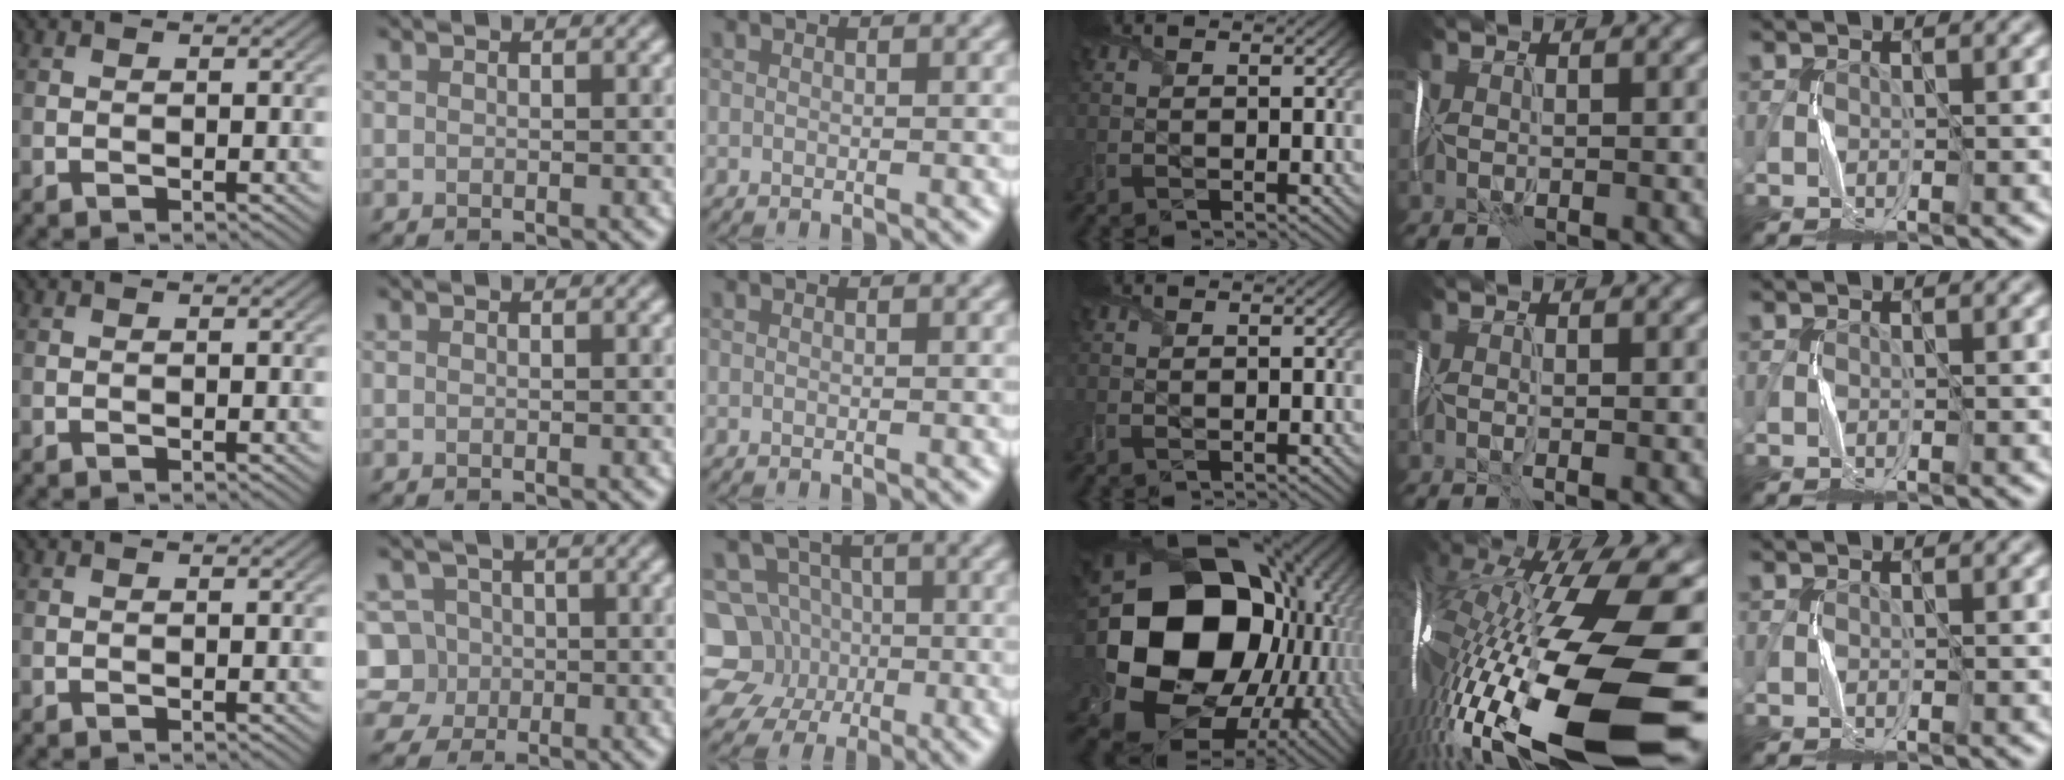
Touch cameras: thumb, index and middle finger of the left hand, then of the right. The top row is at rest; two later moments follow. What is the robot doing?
{"motion": "wrap", "object": "receipt paper"}